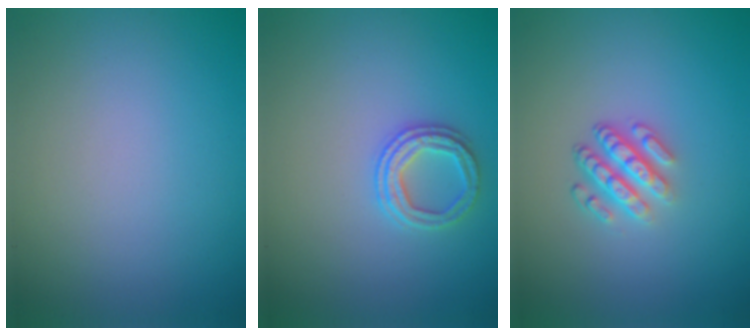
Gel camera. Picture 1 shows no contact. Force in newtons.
{"total": 2.5, "press": 2.4, "slide": 0.6}
{"total": 3.6, "press": 2.6, "slide": 2.4}